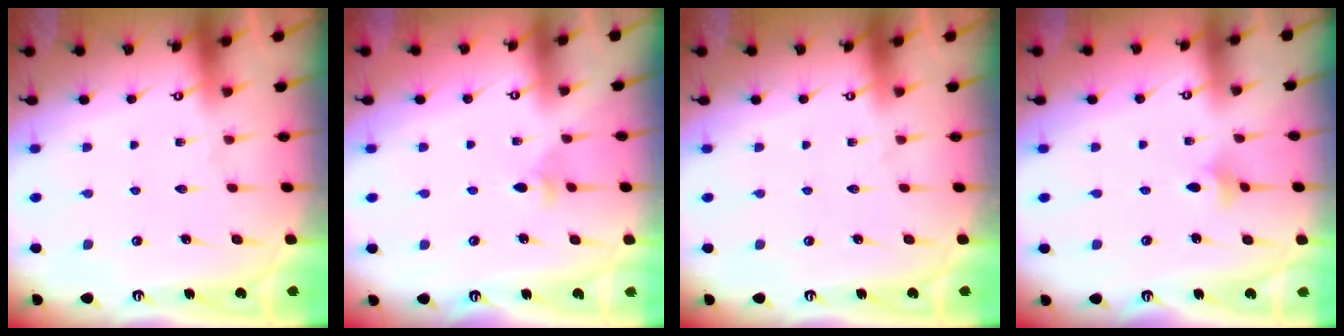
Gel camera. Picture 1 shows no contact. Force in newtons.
{"total": 3.1, "press": 3.0, "slide": 0.6}
{"total": 0.0}
{"total": 2.3, "press": 2.2, "slide": 0.5}